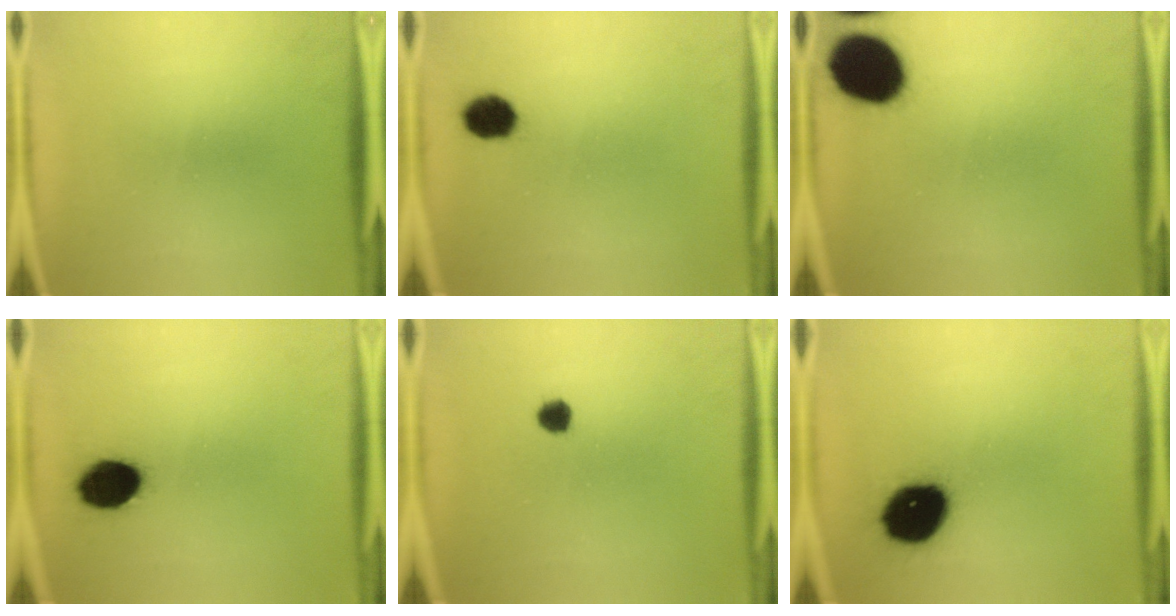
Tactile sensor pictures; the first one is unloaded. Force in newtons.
{"total": 5.6}
{"total": 16.8}
{"total": 9.6}
{"total": 2.4}
{"total": 16.4}